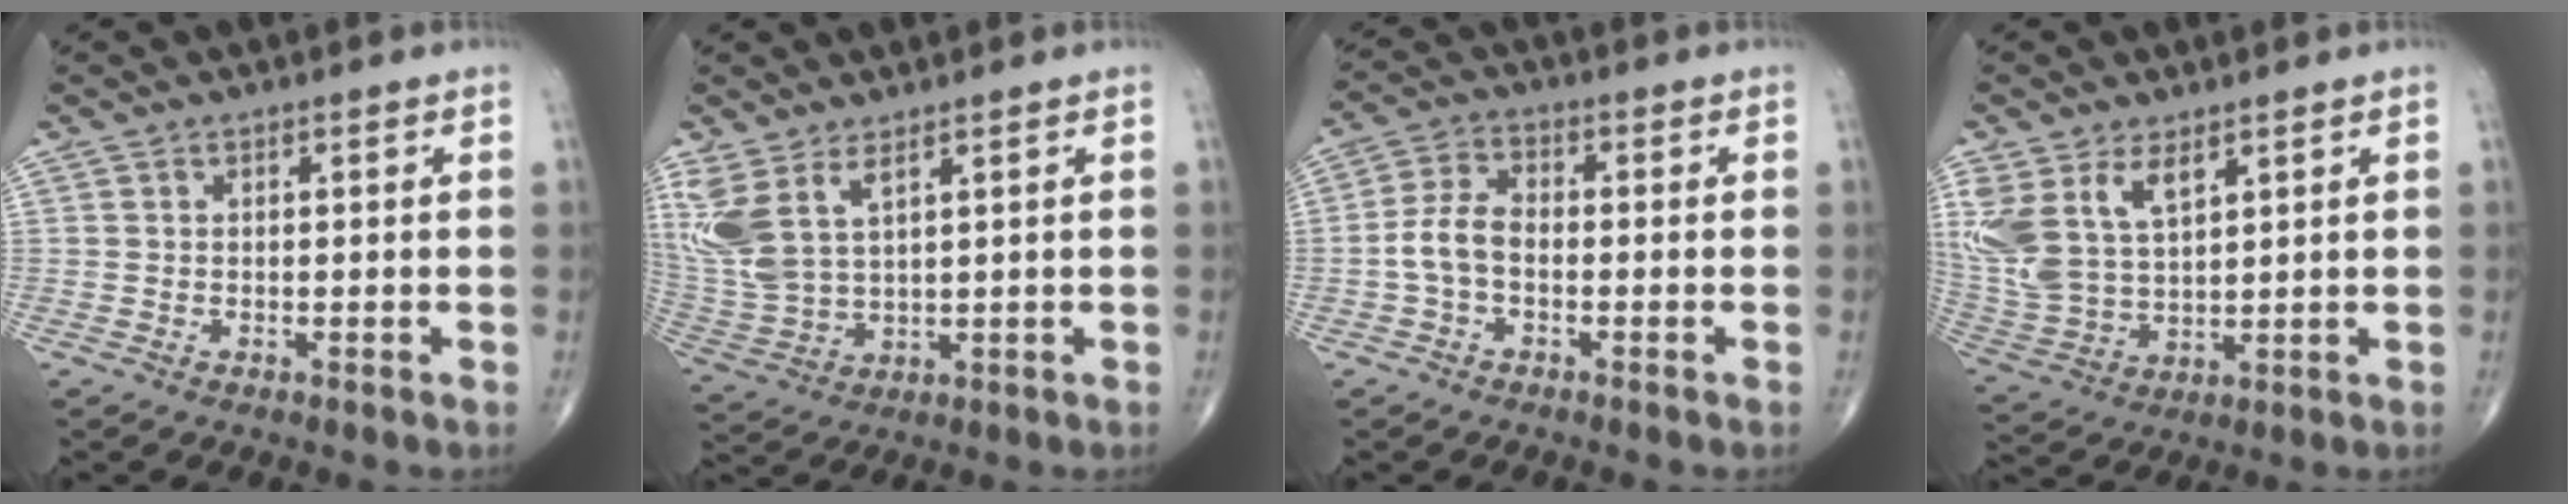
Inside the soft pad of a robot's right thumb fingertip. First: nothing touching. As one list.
[{"total": 10.2, "force": [5.3, 4.4, 7.5], "torque": [-0.182, -0.018, 0.126]}, {"total": 5.8, "force": [-1.3, 3.4, 4.5], "torque": [-0.091, 0.022, -0.033]}, {"total": 13.7, "force": [6.4, 7.7, 9.3], "torque": [-0.202, -0.019, 0.142]}]